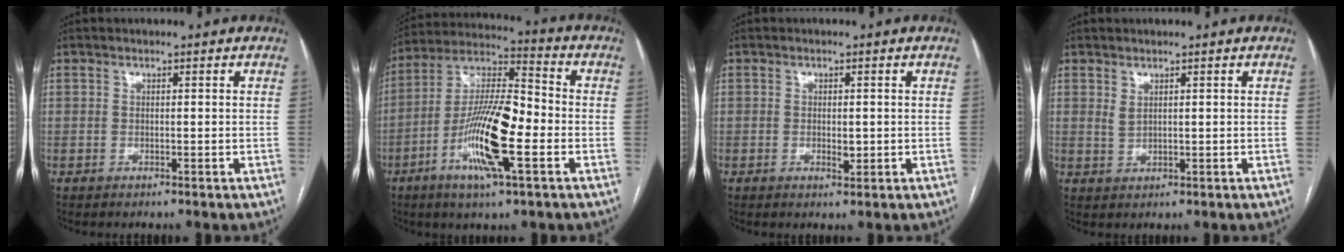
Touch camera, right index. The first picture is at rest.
{"total": 15.5, "force": [-4.8, 2.6, 14.5], "torque": [-0.280, -0.001, -0.090]}
{"total": 1.8, "force": [-0.3, 0.8, 1.6], "torque": [-0.025, -0.002, -0.001]}
{"total": 1.5, "force": [0.9, 0.6, 1.1], "torque": [-0.023, -0.003, 0.024]}